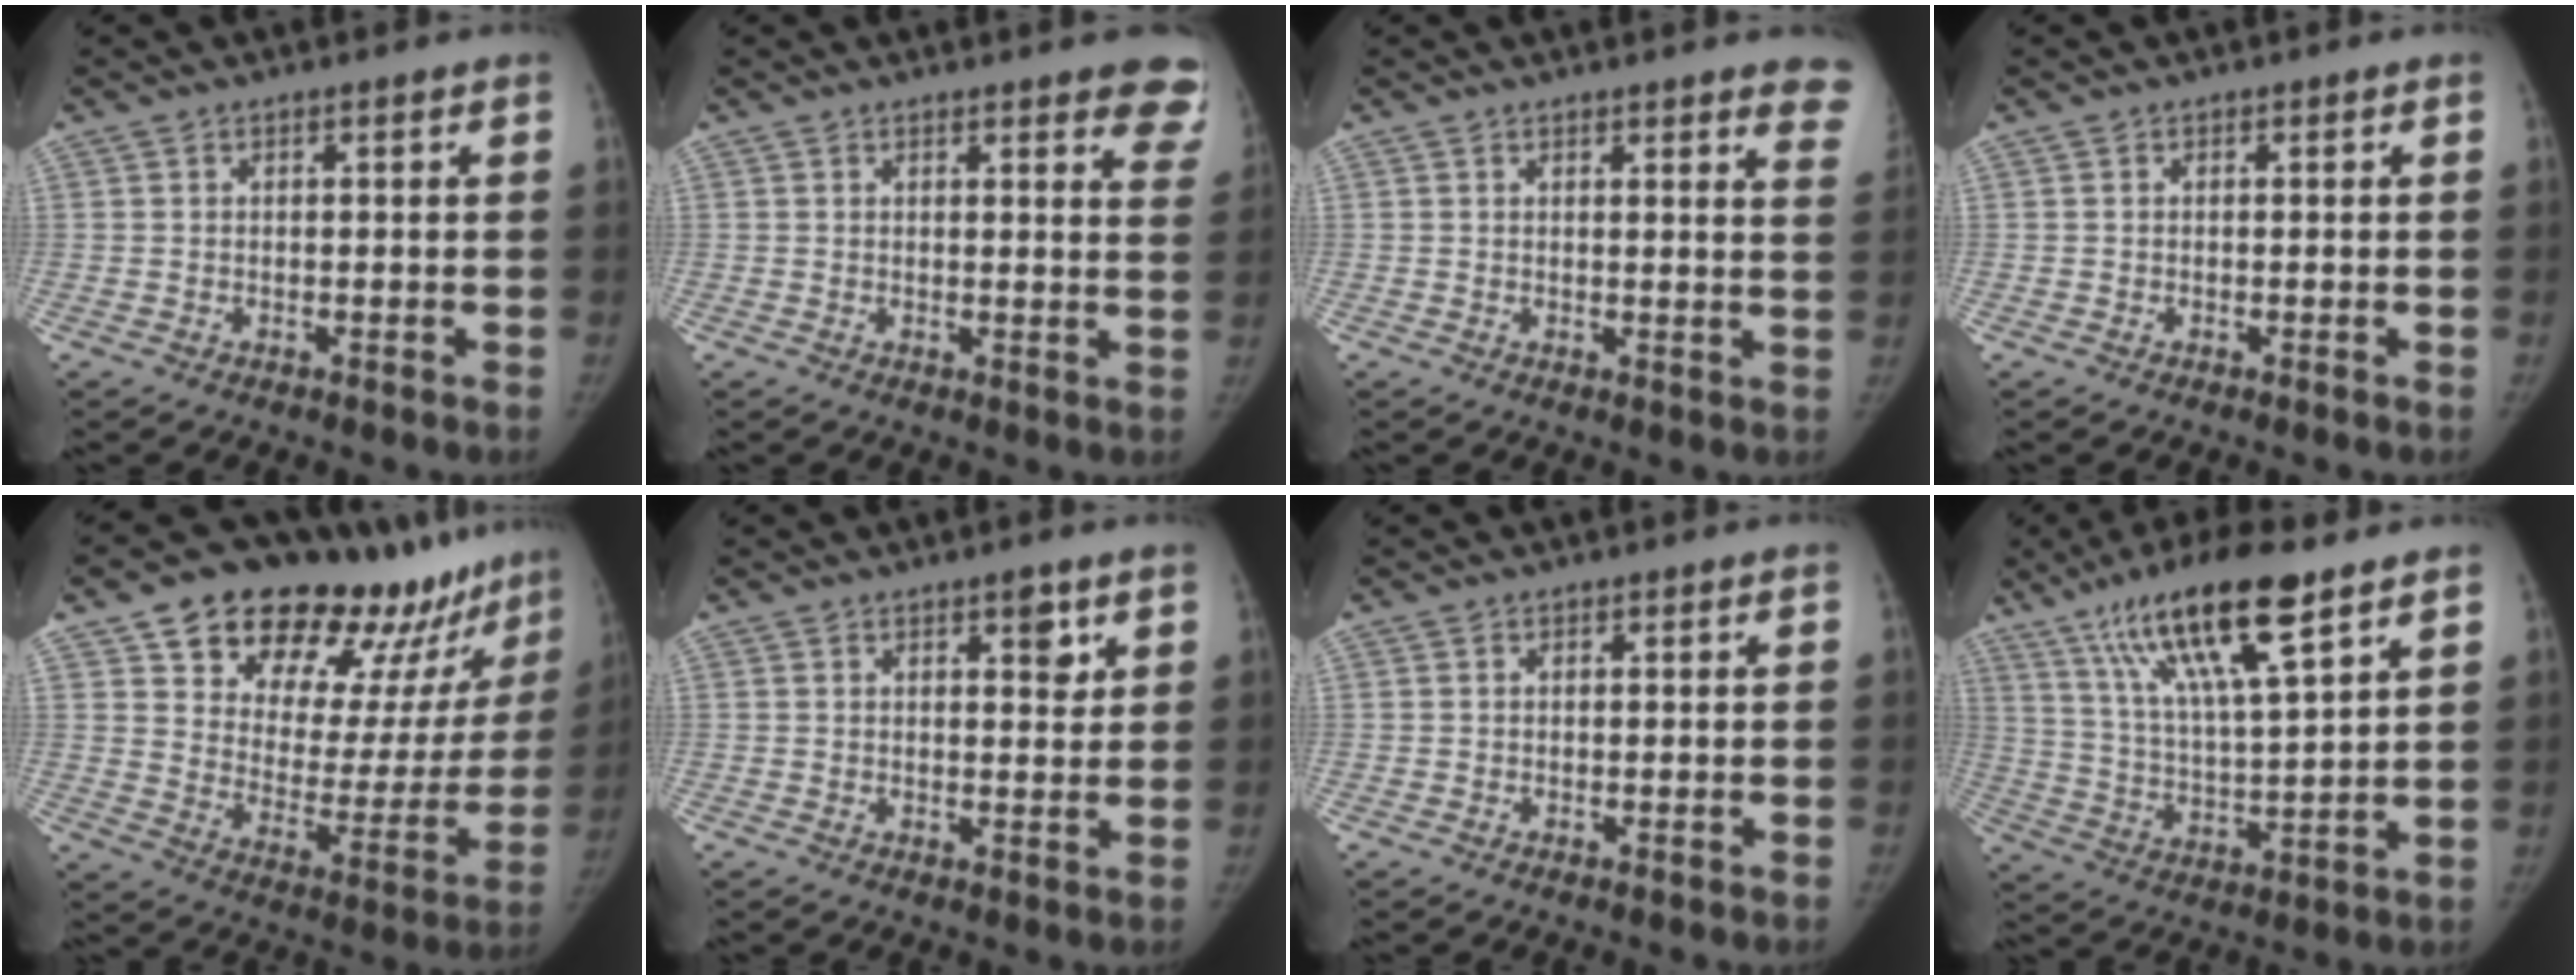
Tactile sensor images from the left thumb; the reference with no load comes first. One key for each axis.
{"total": 9.6, "fx": 7.2, "fy": 2.5, "fz": 5.8, "tx": -0.036, "ty": -0.028, "tz": 0.065}
{"total": 7.6, "fx": 5.8, "fy": 1.8, "fz": 4.5, "tx": -0.025, "ty": -0.025, "tz": 0.054}
{"total": 0.0}
{"total": 26.9, "fx": 20.6, "fy": 11.4, "fz": 13.1, "tx": -0.150, "ty": -0.089, "tz": 0.294}
{"total": 3.4, "fx": 1.8, "fy": 1.6, "fz": 2.4, "tx": -0.013, "ty": -0.010, "tz": 0.025}
{"total": 0.0}
{"total": 17.7, "fx": 10.5, "fy": 3.6, "fz": 13.7, "tx": -0.237, "ty": -0.036, "tz": 0.200}